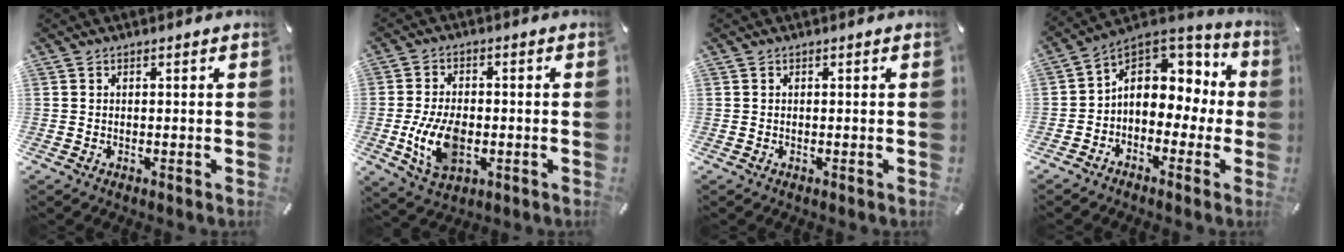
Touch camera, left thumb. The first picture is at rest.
{"total": 10.6, "force": [-2.2, 6.5, 8.0], "torque": [-0.181, 0.000, -0.038]}
{"total": 0.0}
{"total": 10.3, "force": [1.4, 8.6, 5.5], "torque": [-0.088, -0.011, 0.029]}